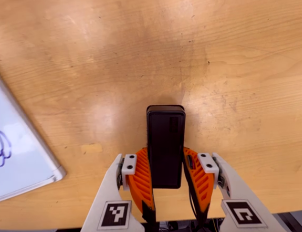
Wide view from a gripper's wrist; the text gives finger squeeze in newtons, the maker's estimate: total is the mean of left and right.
{"total": 5.2, "left": 3.6, "right": 6.7}